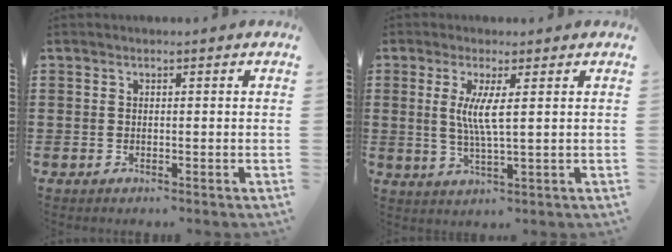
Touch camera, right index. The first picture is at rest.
{"total": 5.0, "force": [0.9, 0.2, 4.9], "torque": [-0.095, -0.008, 0.014]}